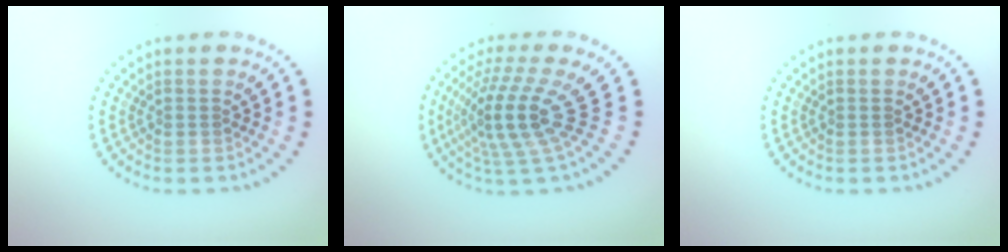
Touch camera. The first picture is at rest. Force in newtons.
{"total": 5.1, "press": 3.6, "slide": 3.6}
{"total": 0.0}